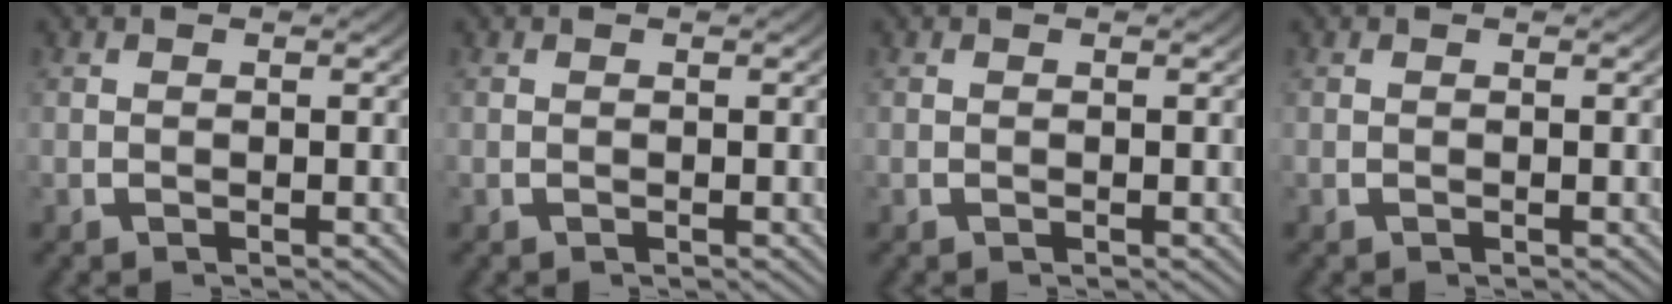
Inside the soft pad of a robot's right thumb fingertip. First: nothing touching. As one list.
[{"total": 0.0}, {"total": 0.0}, {"total": 0.0}]